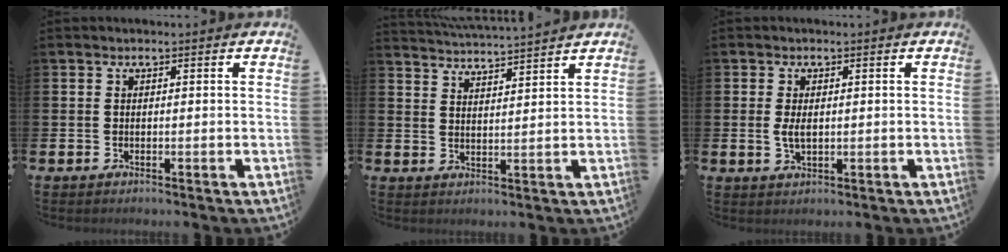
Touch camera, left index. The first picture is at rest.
{"total": 4.1, "force": [4.1, -0.6, -0.1], "torque": [-0.016, -0.030, 0.073]}
{"total": 2.4, "force": [0.1, 1.2, 2.0], "torque": [-0.027, -0.001, -0.002]}